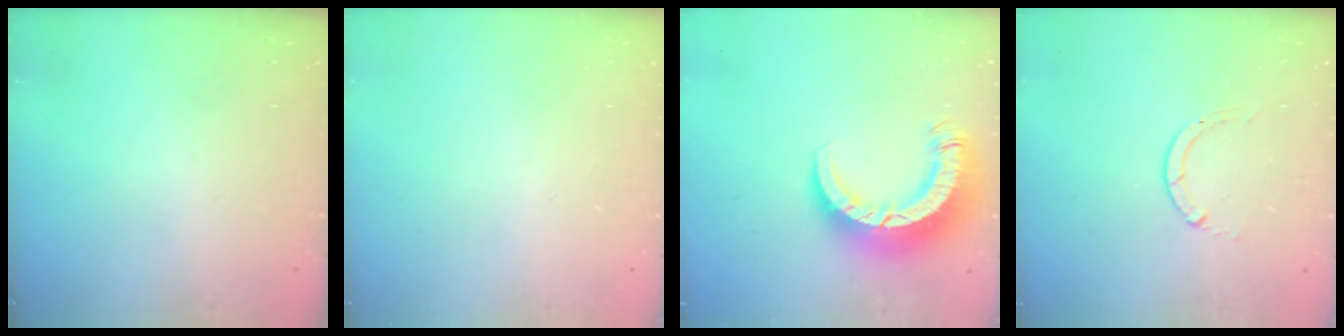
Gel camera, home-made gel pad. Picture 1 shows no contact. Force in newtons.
{"total": 0.0}
{"total": 10.0, "press": 10.0, "slide": 1.1}
{"total": 0.0}